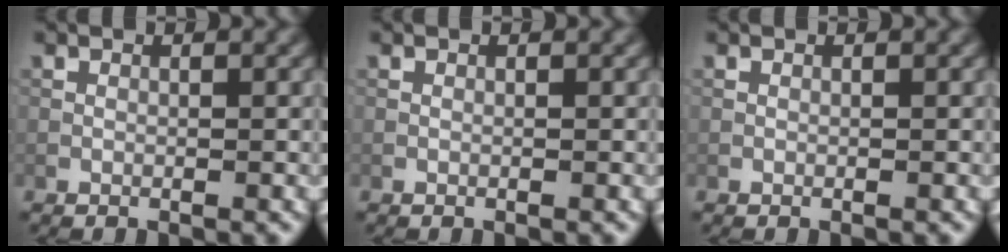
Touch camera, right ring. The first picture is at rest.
{"total": 0.0}
{"total": 0.0}